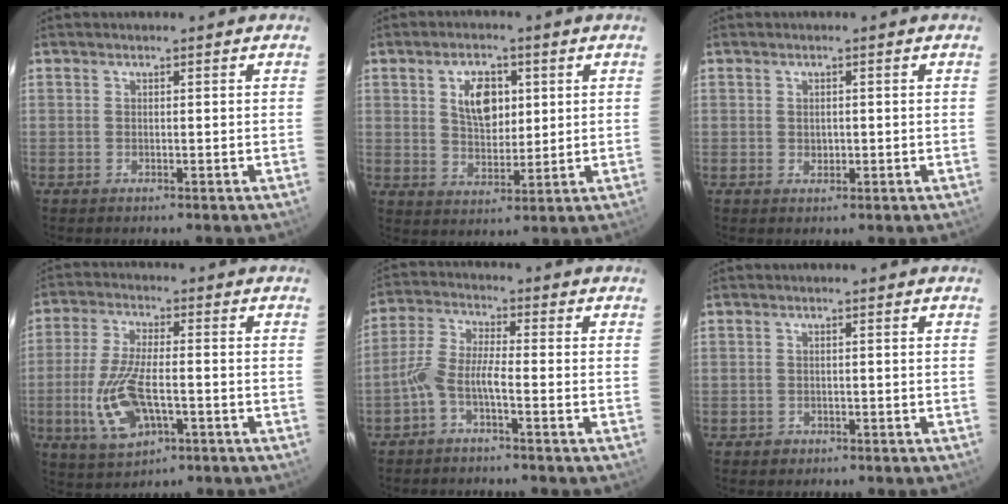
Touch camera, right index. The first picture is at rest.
{"total": 7.9, "force": [2.5, 4.7, 5.9], "torque": [-0.101, 0.009, 0.049]}
{"total": 1.4, "force": [0.0, 1.3, 0.6], "torque": [-0.006, 0.000, 0.003]}
{"total": 12.4, "force": [-3.5, 5.1, 10.7], "torque": [-0.227, -0.011, -0.059]}
{"total": 5.1, "force": [-2.6, 1.1, 4.2], "torque": [-0.103, 0.015, -0.053]}
{"total": 1.6, "force": [-0.8, 1.3, 0.2], "torque": [-0.004, 0.003, -0.005]}